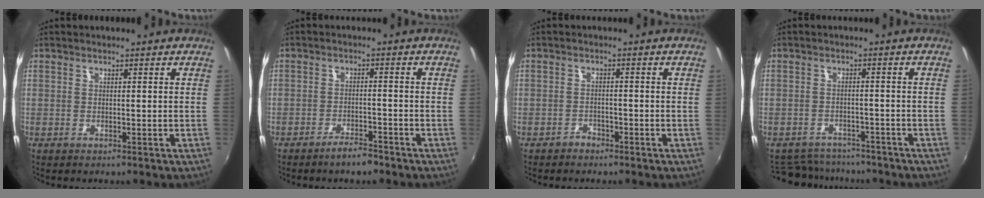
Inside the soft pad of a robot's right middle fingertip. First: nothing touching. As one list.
[{"total": 3.8, "force": [-3.2, 0.8, 1.8], "torque": [-0.046, 0.001, -0.051]}, {"total": 1.8, "force": [-1.6, 0.8, 0.0], "torque": [-0.003, 0.002, -0.028]}, {"total": 1.7, "force": [-1.4, 0.9, 0.3], "torque": [-0.011, -0.003, -0.019]}]